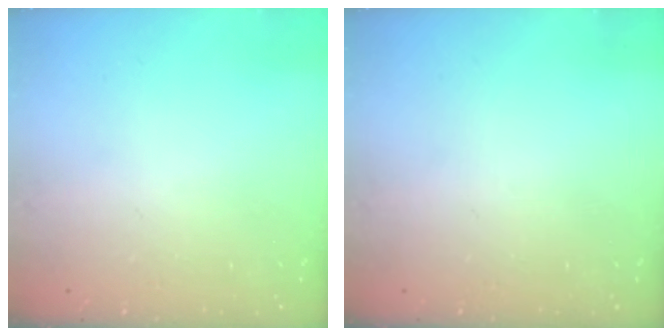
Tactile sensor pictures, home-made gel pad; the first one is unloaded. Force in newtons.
{"total": 0.0}